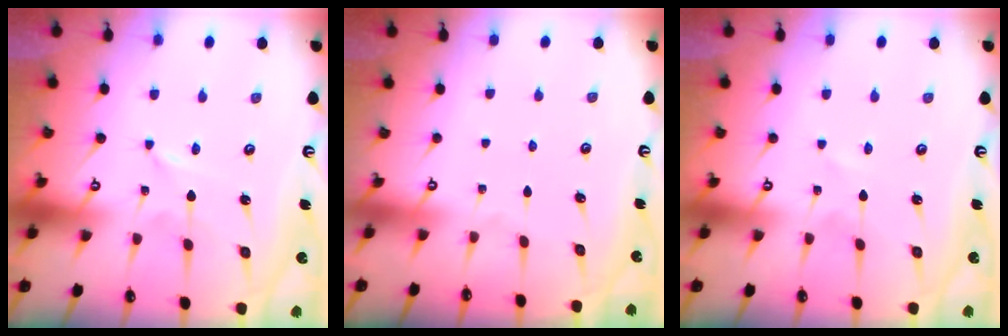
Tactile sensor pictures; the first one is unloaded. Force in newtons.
{"total": 0.0}
{"total": 0.0}